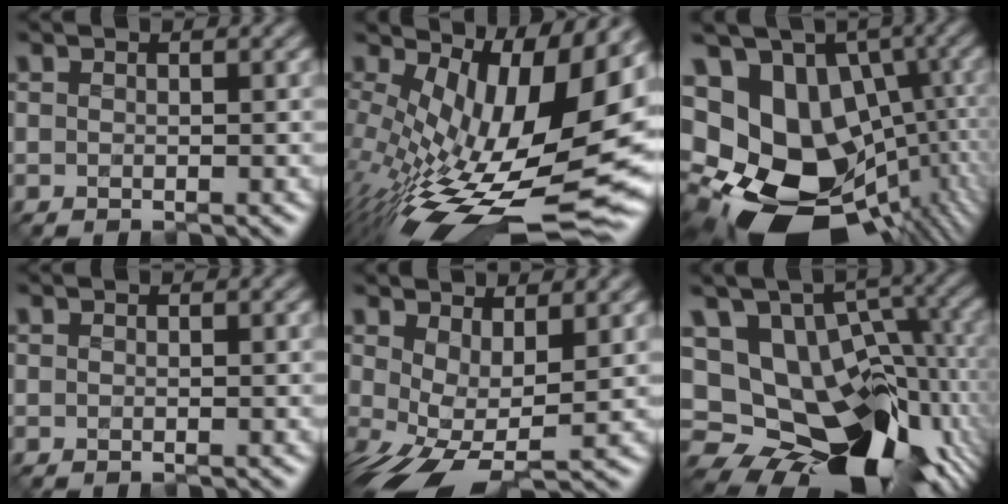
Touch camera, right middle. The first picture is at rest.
{"total": 15.2, "force": [-0.1, 5.5, 14.2], "torque": [-0.221, -0.013, 0.011]}
{"total": 17.8, "force": [-3.0, 13.9, 10.8], "torque": [-0.180, -0.022, -0.013]}
{"total": 0.0}
{"total": 5.8, "force": [-0.4, 2.7, 5.1], "torque": [-0.116, -0.011, 0.001]}
{"total": 15.2, "force": [-2.4, 10.5, 10.6], "torque": [-0.154, -0.006, -0.013]}